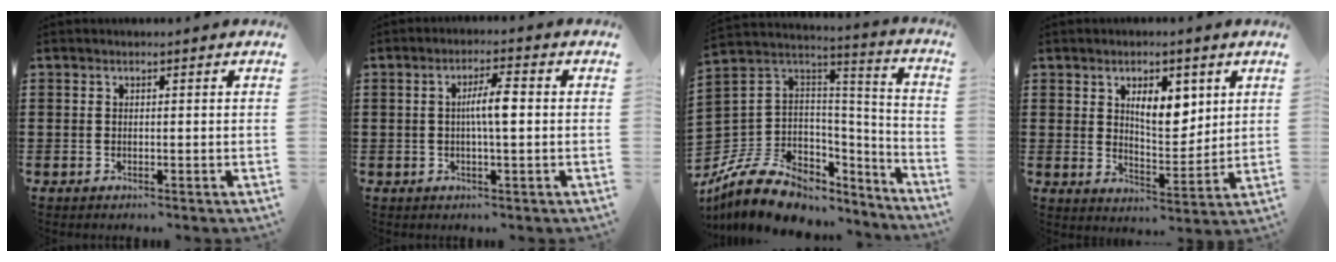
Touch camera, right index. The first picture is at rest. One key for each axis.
{"total": 4.7, "fx": 0.1, "fy": 0.8, "fz": 4.6, "tx": -0.084, "ty": 0.003, "tz": -0.002}
{"total": 12.1, "fx": -7.8, "fy": 7.7, "fz": 5.2, "tx": -0.123, "ty": 0.020, "tz": -0.138}
{"total": 7.0, "fx": 3.1, "fy": 3.4, "fz": 5.3, "tx": -0.084, "ty": -0.004, "tz": 0.048}